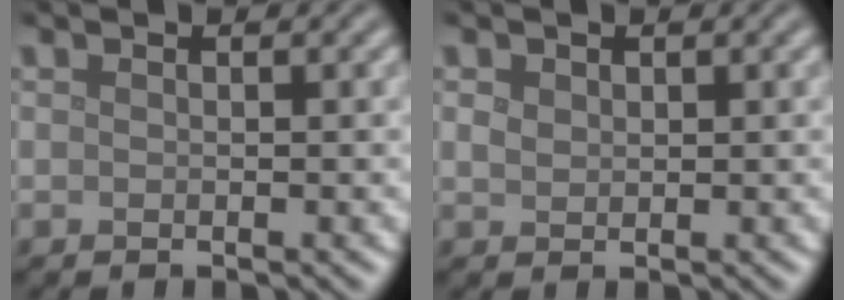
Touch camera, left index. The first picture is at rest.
{"total": 1.0, "force": [0.5, 0.8, 0.4], "torque": [-0.009, 0.000, 0.009]}